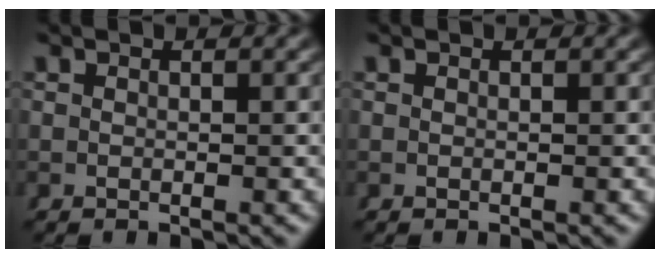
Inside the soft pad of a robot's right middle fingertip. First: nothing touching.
{"total": 0.0}